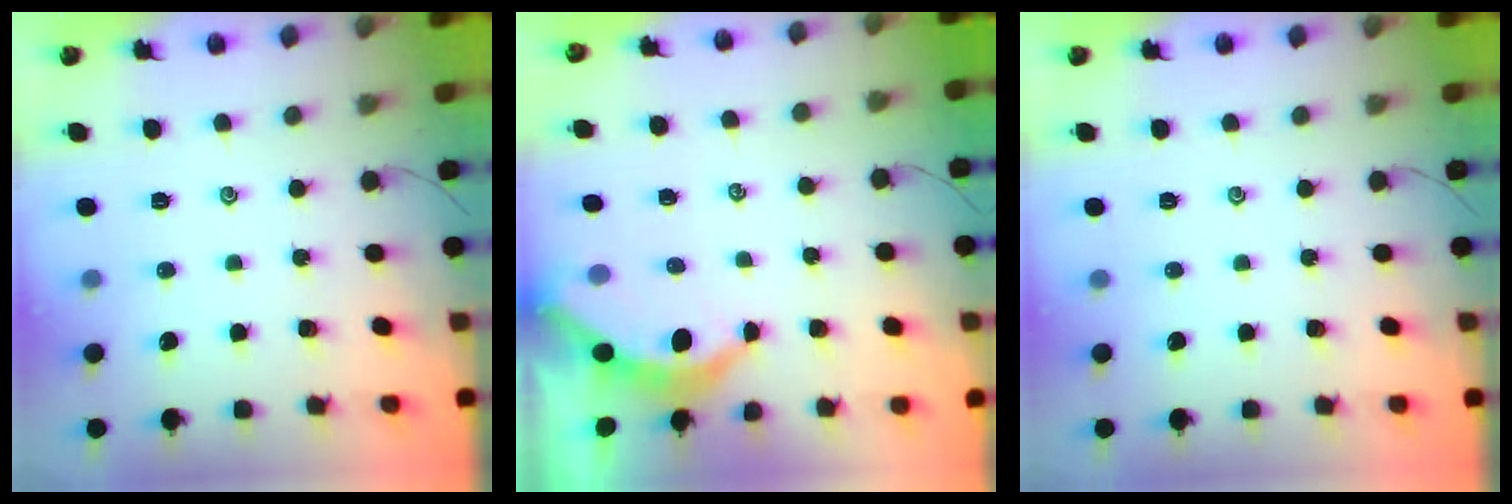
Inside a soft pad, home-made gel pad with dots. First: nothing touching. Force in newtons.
{"total": 3.8, "press": 3.7, "slide": 0.5}
{"total": 0.0}